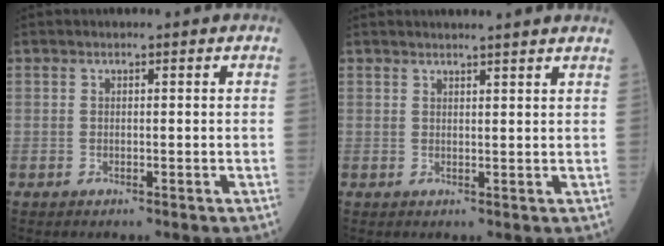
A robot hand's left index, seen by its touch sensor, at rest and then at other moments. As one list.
[{"total": 5.0, "force": [4.7, -0.5, 1.8], "torque": [-0.025, 0.009, 0.049]}]